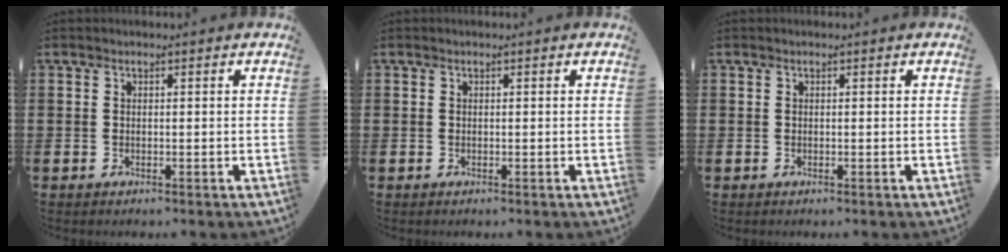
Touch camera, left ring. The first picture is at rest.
{"total": 0.0}
{"total": 0.0}